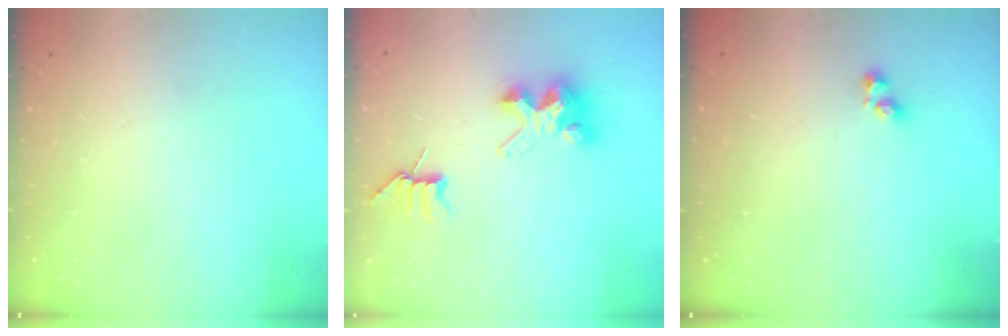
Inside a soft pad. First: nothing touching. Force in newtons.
{"total": 7.8, "press": 7.8, "slide": 0.5}
{"total": 1.6, "press": 1.5, "slide": 0.3}